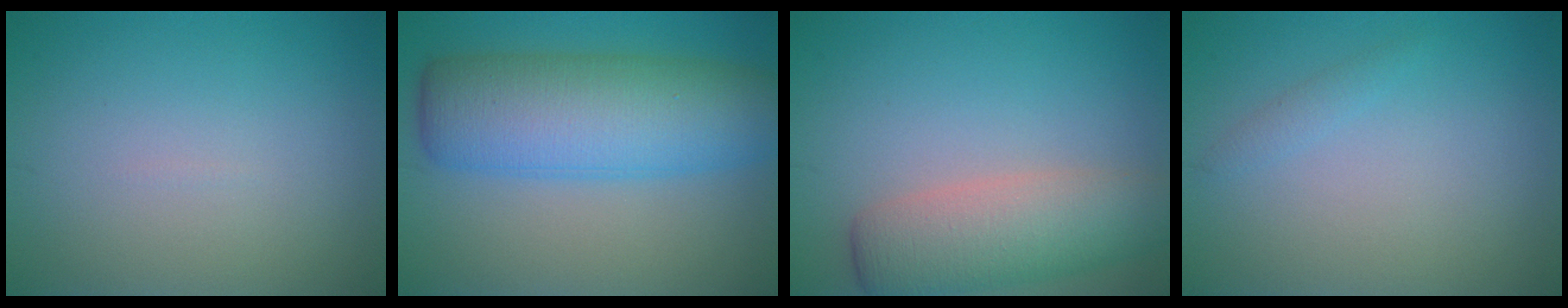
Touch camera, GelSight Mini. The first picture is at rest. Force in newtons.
{"total": 10.1, "press": 10.1, "slide": 0.2}
{"total": 6.0, "press": 6.0, "slide": 0.3}
{"total": 0.8, "press": 0.8, "slide": 0.1}